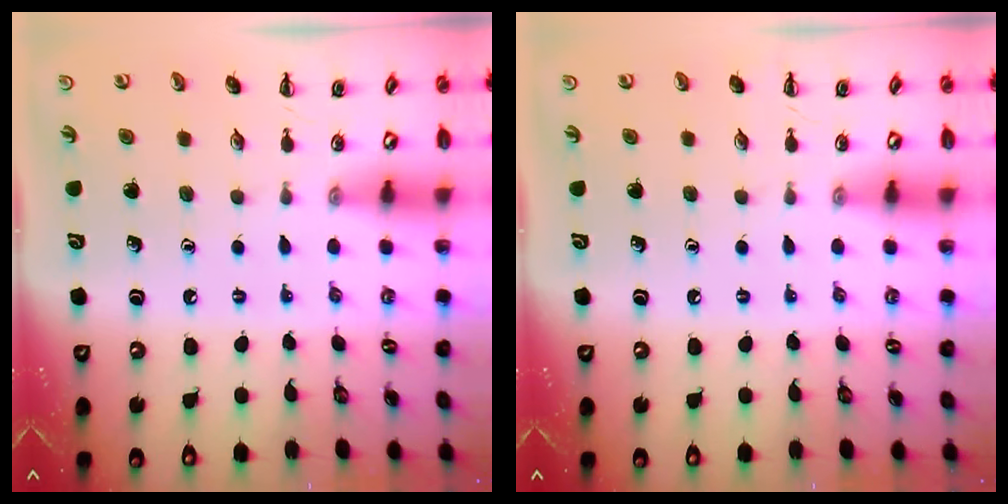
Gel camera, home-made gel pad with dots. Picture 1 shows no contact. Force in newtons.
{"total": 0.0}